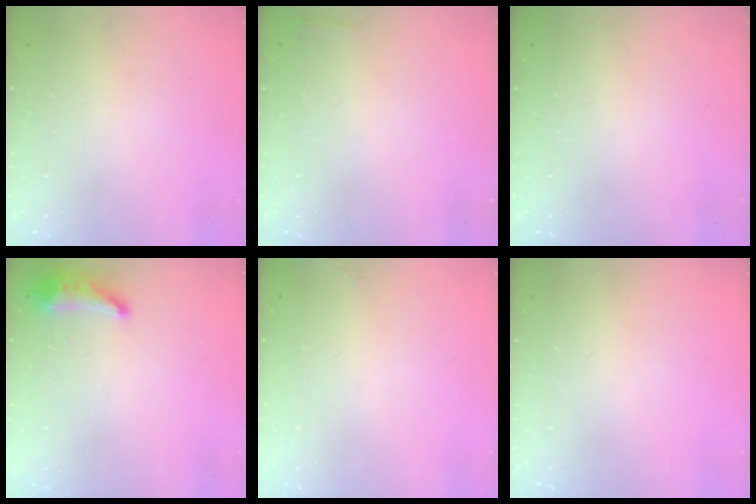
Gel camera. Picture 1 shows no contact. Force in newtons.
{"total": 2.3, "press": 2.3, "slide": 0.5}
{"total": 0.0}
{"total": 10.1, "press": 9.0, "slide": 4.6}
{"total": 7.0, "press": 4.6, "slide": 5.3}
{"total": 0.0}